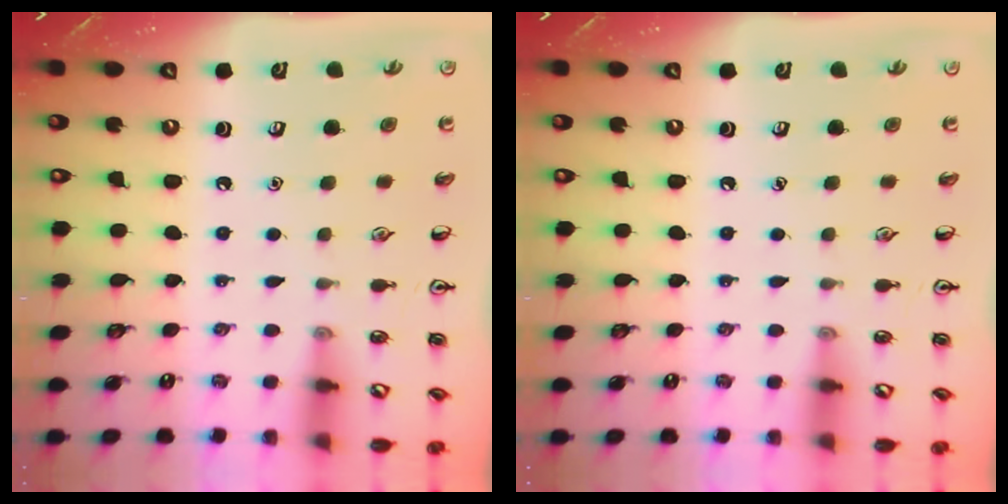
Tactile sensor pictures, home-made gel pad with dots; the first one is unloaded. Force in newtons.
{"total": 0.0}